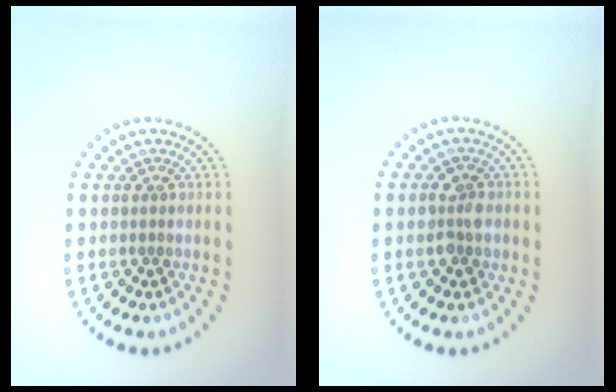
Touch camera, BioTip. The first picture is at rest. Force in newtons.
{"total": 2.0, "press": 1.9, "slide": 0.4}